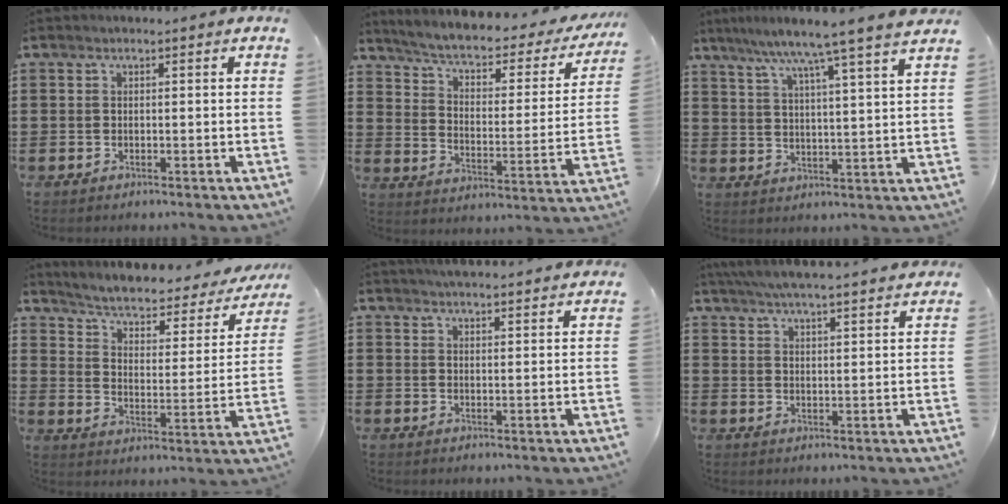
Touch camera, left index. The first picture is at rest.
{"total": 4.3, "force": [3.2, 1.0, 2.7], "torque": [-0.069, -0.025, 0.044]}
{"total": 6.9, "force": [5.8, -1.6, 3.4], "torque": [-0.088, -0.037, 0.092]}
{"total": 3.2, "force": [2.2, 1.0, 2.1], "torque": [-0.055, -0.022, 0.026]}
{"total": 3.4, "force": [3.3, -0.3, 0.3], "torque": [-0.014, -0.013, 0.061]}
{"total": 5.5, "force": [5.2, -0.3, 1.6], "torque": [-0.049, -0.027, 0.092]}